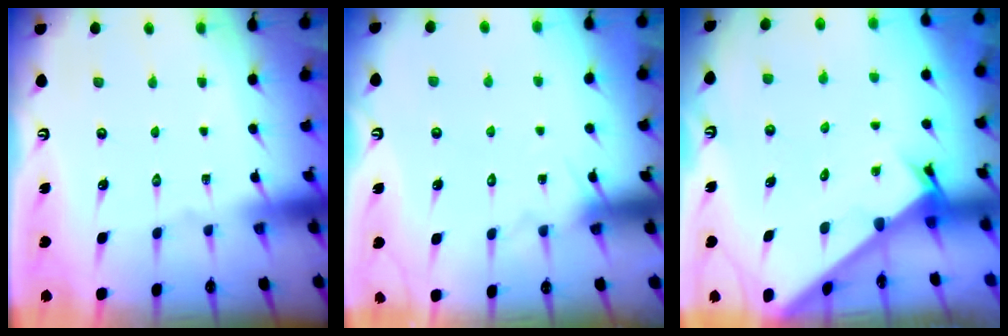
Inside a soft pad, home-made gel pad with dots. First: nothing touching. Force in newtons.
{"total": 6.1, "press": 6.1, "slide": 0.5}
{"total": 2.6, "press": 2.6, "slide": 0.2}